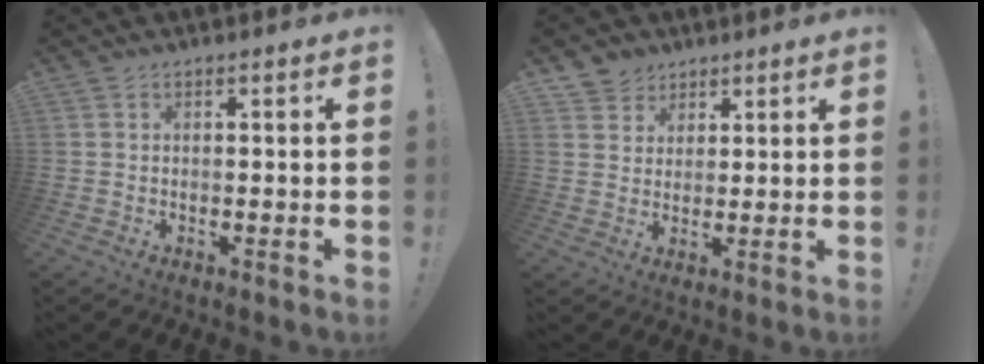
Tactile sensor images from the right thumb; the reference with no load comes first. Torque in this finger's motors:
{"motor_torque": [-0.25, 1.06, -0.64, 0.36, -0.03]}